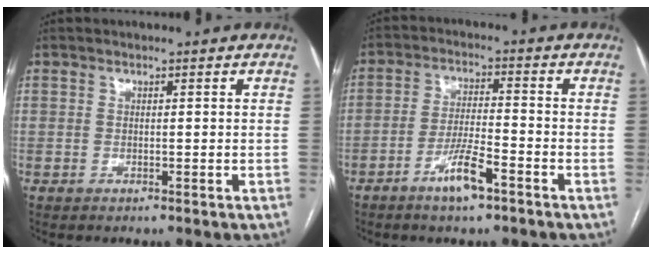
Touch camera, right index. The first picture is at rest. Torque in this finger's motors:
{"motor_torque": [1.02, -0.16, 0.28, 0.09]}